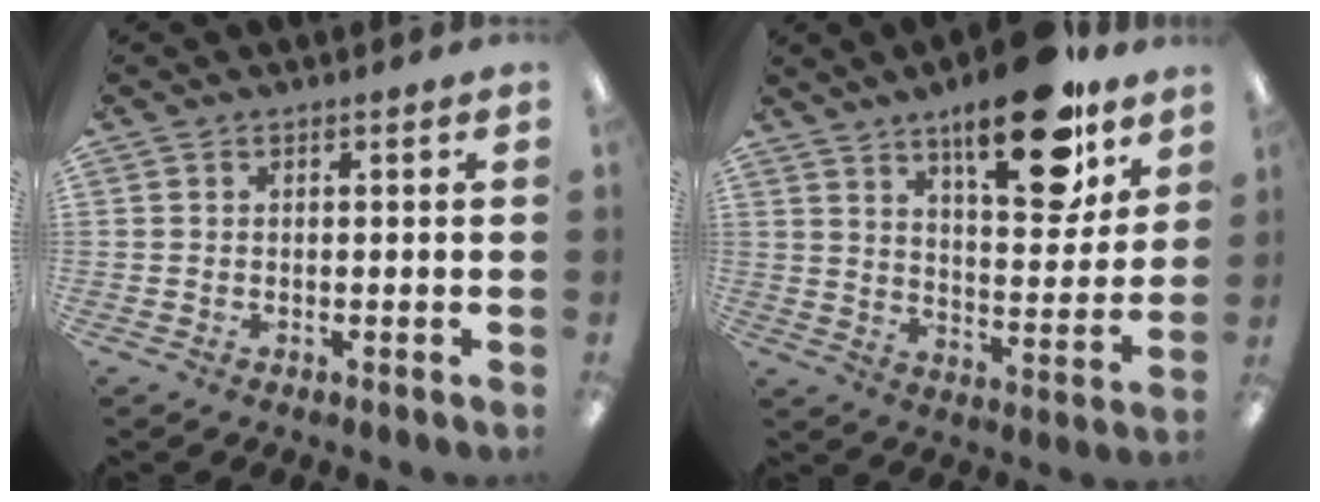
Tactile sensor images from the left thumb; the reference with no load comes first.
{"total": 20.3, "force": [13.6, 6.9, 13.4], "torque": [-0.188, -0.080, 0.217]}